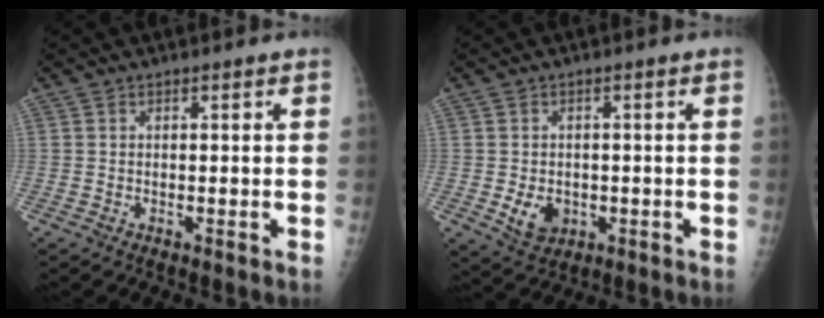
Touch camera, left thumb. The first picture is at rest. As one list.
[{"total": 5.0, "force": [-1.0, 3.9, 3.0], "torque": [-0.035, -0.002, -0.005]}]